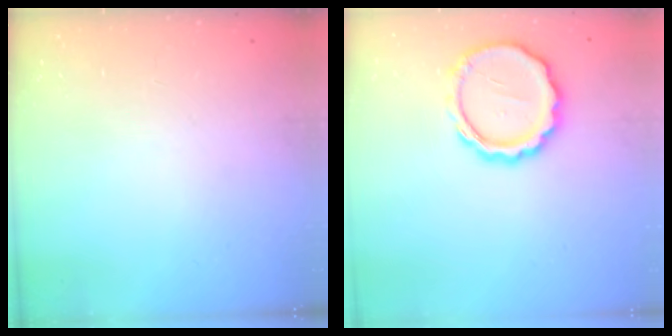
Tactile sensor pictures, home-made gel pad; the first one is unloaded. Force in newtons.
{"total": 11.9, "press": 11.7, "slide": 1.9}